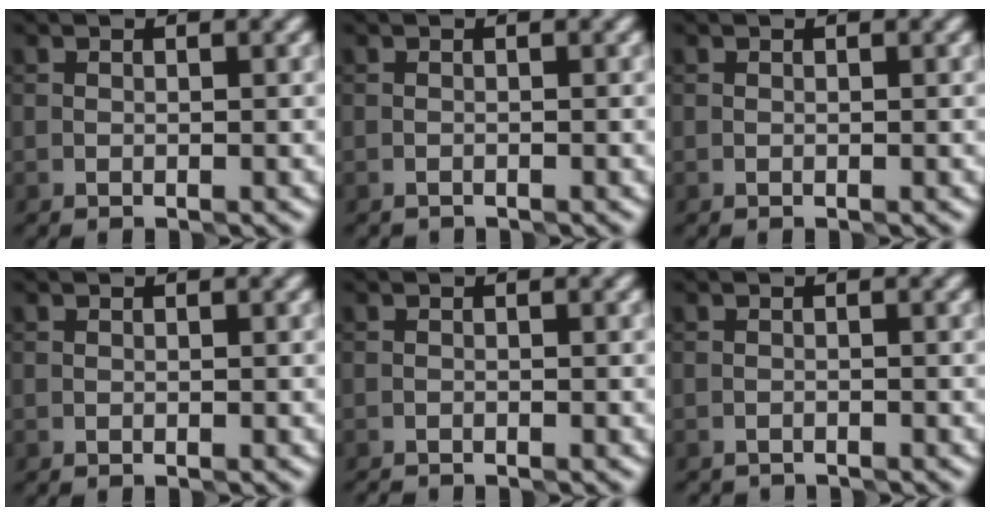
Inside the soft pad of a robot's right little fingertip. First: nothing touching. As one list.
[{"total": 0.6, "force": [-0.6, 0.0, -0.1], "torque": [0.004, 0.000, -0.009]}, {"total": 0.0}, {"total": 0.0}, {"total": 0.9, "force": [-0.9, -0.1, 0.1], "torque": [-0.003, -0.001, -0.018]}, {"total": 1.3, "force": [-1.3, 0.0, -0.2], "torque": [0.006, -0.003, -0.022]}]